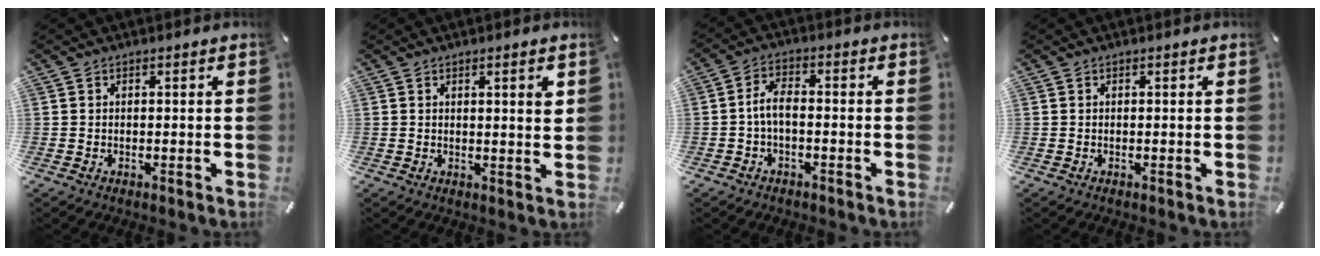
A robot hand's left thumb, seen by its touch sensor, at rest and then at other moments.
{"total": 3.3, "force": [1.3, 0.5, 3.0], "torque": [-0.043, -0.007, 0.017]}
{"total": 5.0, "force": [-1.4, 2.7, 4.1], "torque": [-0.091, 0.008, -0.031]}
{"total": 0.0}